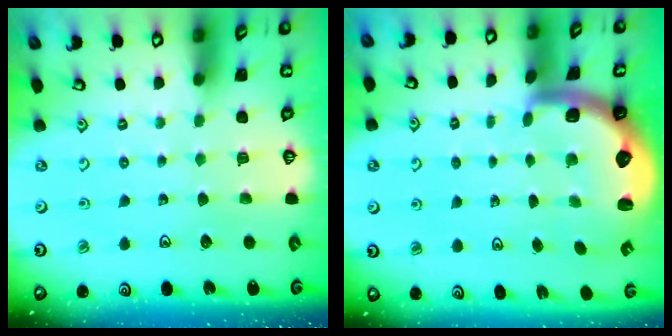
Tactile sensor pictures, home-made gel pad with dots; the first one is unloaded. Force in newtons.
{"total": 2.9, "press": 2.6, "slide": 1.4}